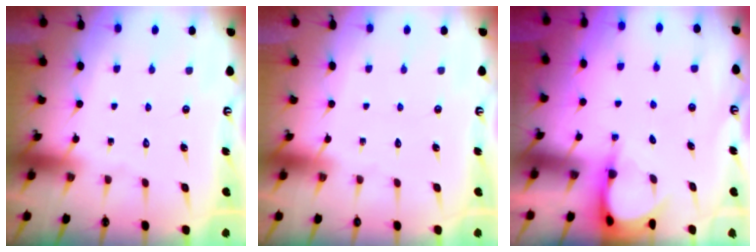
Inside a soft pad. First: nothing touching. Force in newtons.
{"total": 0.0}
{"total": 3.9, "press": 3.9, "slide": 0.2}